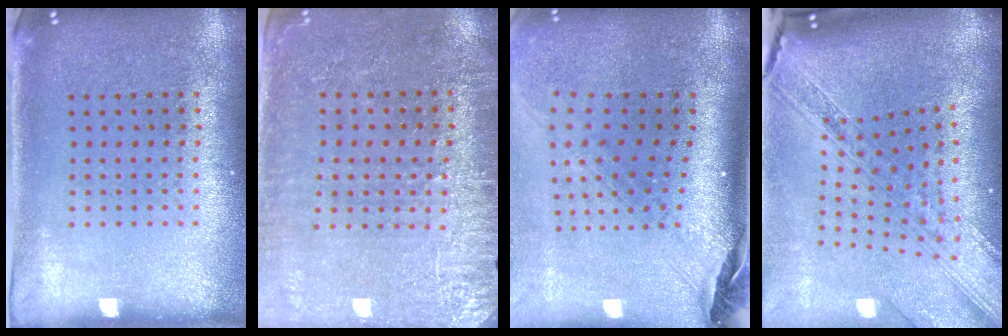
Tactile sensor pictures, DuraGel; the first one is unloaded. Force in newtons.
{"total": 2.9, "press": 2.8, "slide": 0.9}
{"total": 2.9, "press": 2.0, "slide": 2.0}
{"total": 3.4, "press": 2.6, "slide": 2.3}